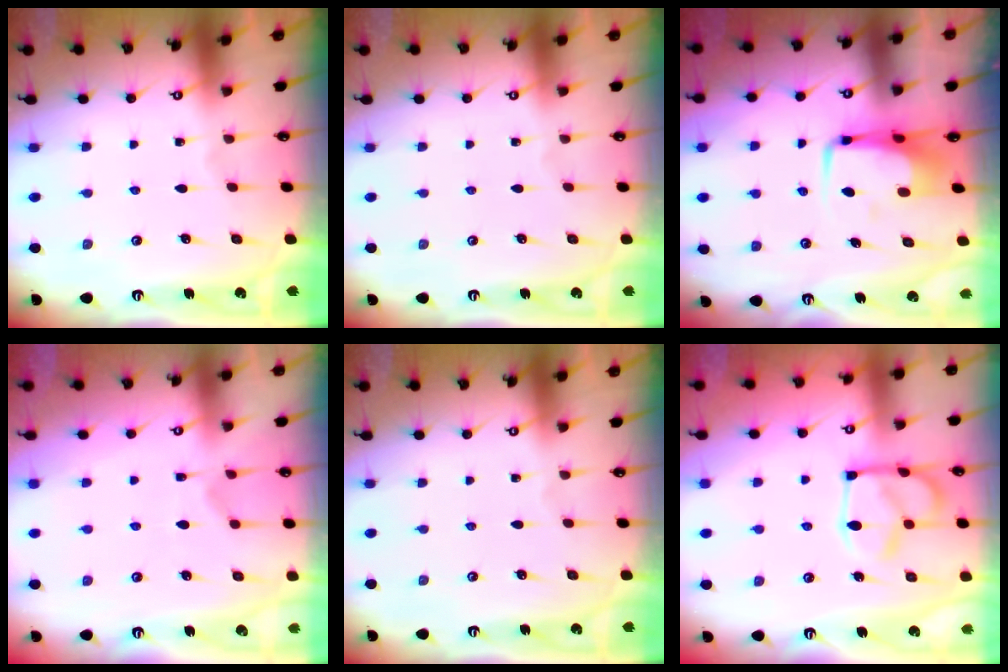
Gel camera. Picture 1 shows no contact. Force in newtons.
{"total": 0.0}
{"total": 6.5, "press": 6.4, "slide": 1.3}
{"total": 1.4, "press": 0.2, "slide": 1.4}
{"total": 0.0}
{"total": 6.2, "press": 6.2, "slide": 0.6}